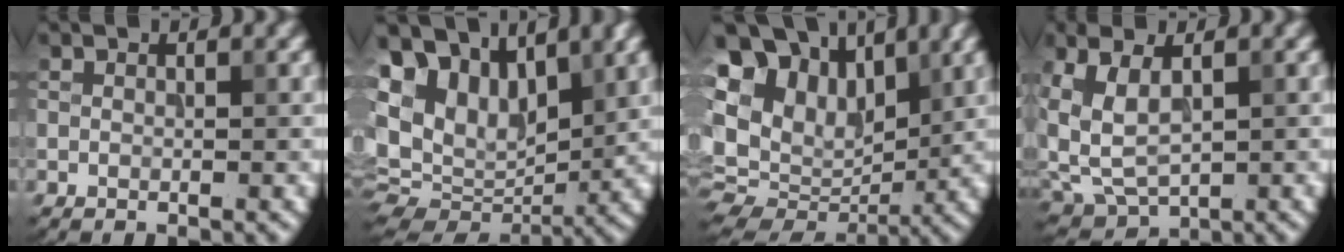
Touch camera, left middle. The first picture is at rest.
{"total": 13.6, "force": [6.5, 8.0, 8.9], "torque": [-0.202, 0.035, 0.124]}
{"total": 16.5, "force": [6.4, 11.3, 10.2], "torque": [-0.227, 0.037, 0.121]}
{"total": 5.4, "force": [1.4, 3.4, 4.0], "torque": [-0.094, -0.006, 0.029]}